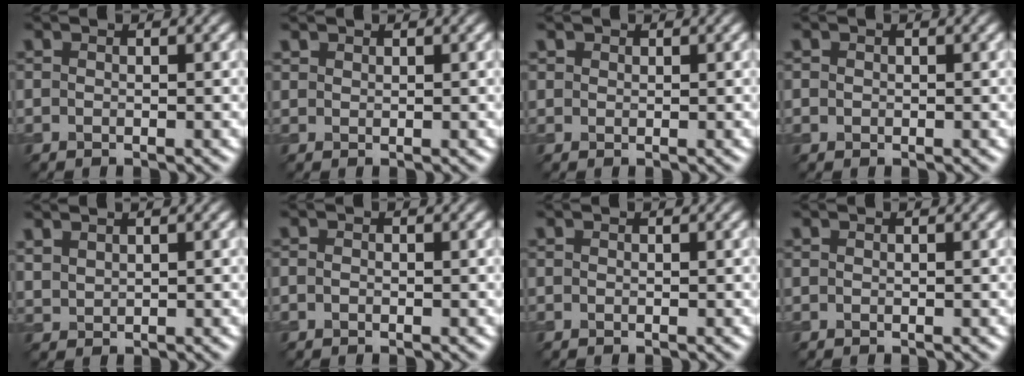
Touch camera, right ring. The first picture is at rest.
{"total": 0.9, "force": [0.8, 0.4, 0.0], "torque": [-0.001, 0.001, 0.019]}
{"total": 0.9, "force": [0.6, 0.7, 0.1], "torque": [0.001, -0.002, 0.010]}
{"total": 0.6, "force": [0.0, 0.5, 0.1], "torque": [0.002, -0.001, 0.001]}
{"total": 1.6, "force": [1.3, 0.6, 0.5], "torque": [-0.015, 0.004, 0.035]}
{"total": 0.6, "force": [-0.2, 0.4, 0.3], "torque": [-0.006, 0.000, -0.004]}
{"total": 0.0}
{"total": 0.0}